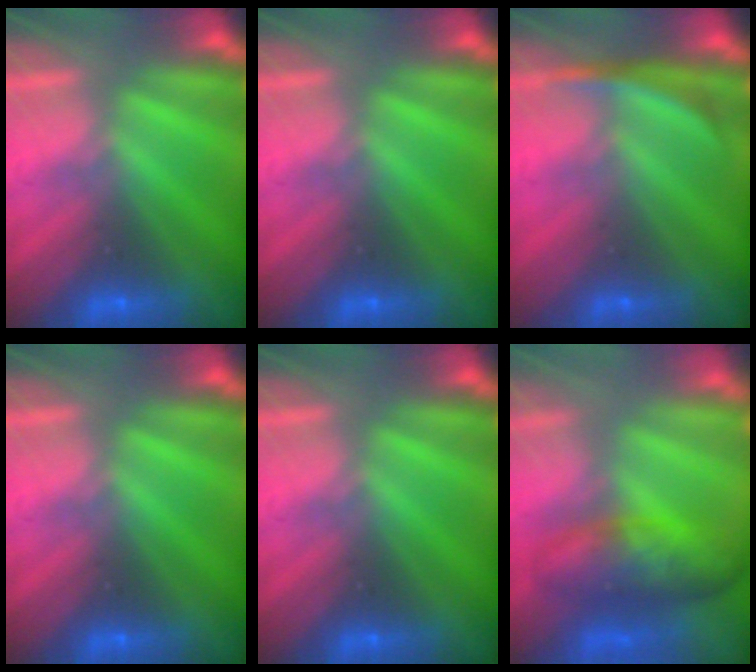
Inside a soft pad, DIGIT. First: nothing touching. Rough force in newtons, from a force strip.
{"total": 0.0}
{"total": 3.3}
{"total": 0.0}
{"total": 0.0}
{"total": 7.9}